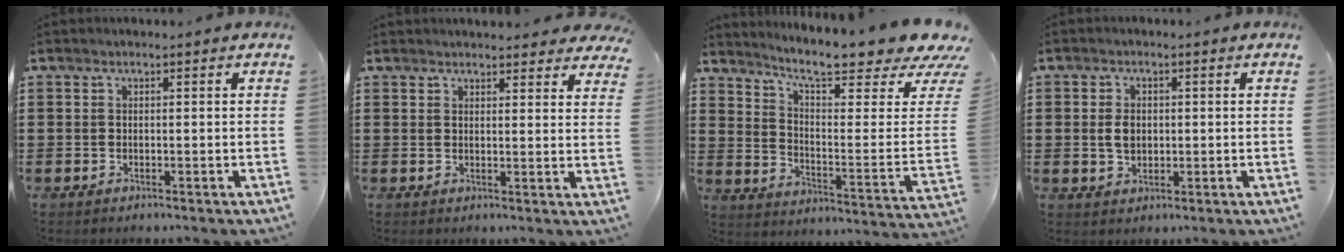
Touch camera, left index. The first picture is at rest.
{"total": 3.1, "force": [3.0, 0.4, 0.5], "torque": [-0.002, -0.014, 0.054]}
{"total": 9.8, "force": [8.2, 0.6, 5.3], "torque": [-0.113, -0.070, 0.132]}
{"total": 3.2, "force": [0.2, 2.2, 2.3], "torque": [-0.048, 0.007, 0.003]}